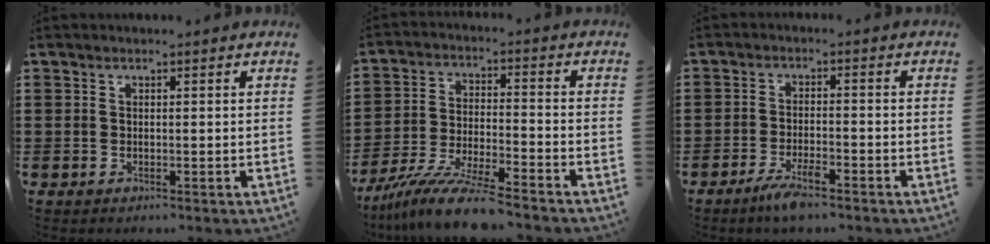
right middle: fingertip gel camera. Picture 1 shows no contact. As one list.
[{"total": 10.1, "force": [-8.8, 0.3, 4.8], "torque": [-0.096, 0.004, -0.172]}, {"total": 4.0, "force": [-2.8, 0.7, 2.8], "torque": [-0.058, -0.001, -0.054]}]